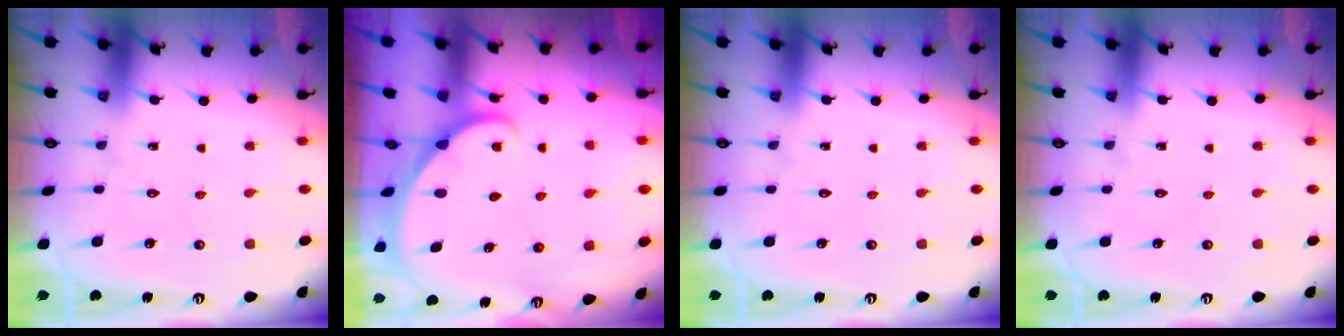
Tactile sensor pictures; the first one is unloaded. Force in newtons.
{"total": 1.7, "press": 1.7, "slide": 0.1}
{"total": 0.0}
{"total": 0.0}